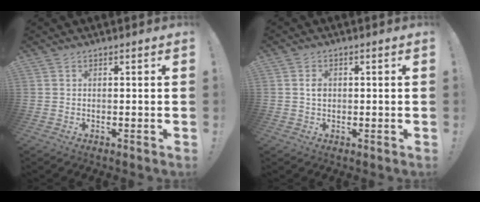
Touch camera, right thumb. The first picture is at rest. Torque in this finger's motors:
{"motor_torque": [0.00, -0.42, -0.33, -0.22, -0.01]}